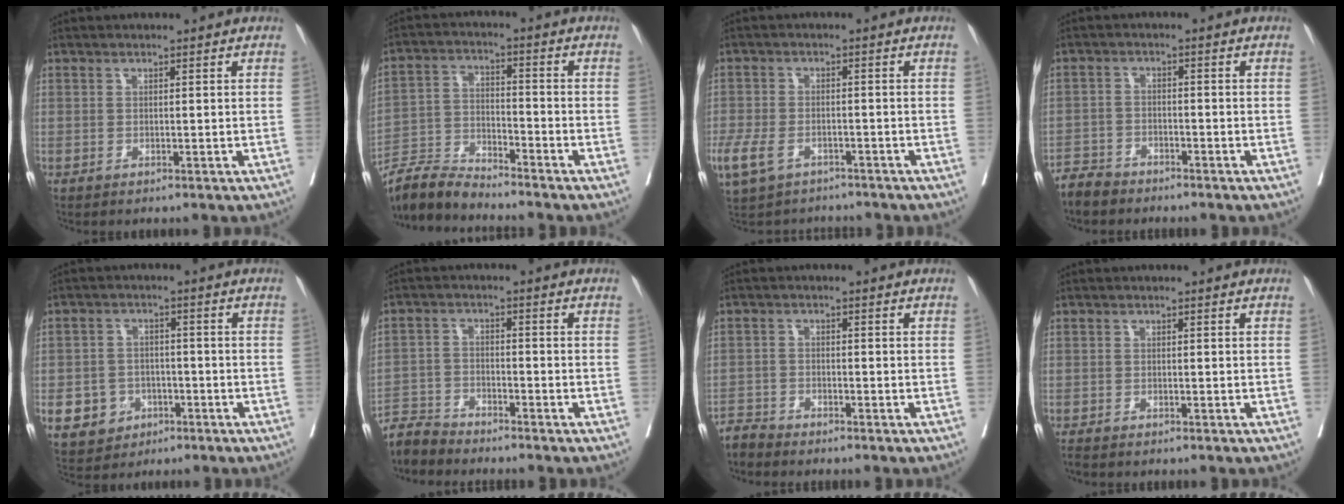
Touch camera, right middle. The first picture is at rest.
{"total": 7.1, "force": [-7.1, 0.1, 0.7], "torque": [-0.016, -0.003, -0.138]}
{"total": 12.4, "force": [-8.1, 7.0, 6.3], "torque": [-0.168, -0.003, -0.121]}
{"total": 3.8, "force": [-3.5, 1.3, 0.2], "torque": [-0.006, -0.004, -0.069]}
{"total": 6.8, "force": [-2.8, 5.8, 1.9], "torque": [-0.039, 0.008, -0.036]}
{"total": 4.7, "force": [-4.6, 0.2, -0.6], "torque": [0.015, -0.008, -0.089]}
{"total": 2.6, "force": [-2.5, 0.0, -0.7], "torque": [0.022, -0.012, -0.049]}
{"total": 1.5, "force": [-1.4, 0.2, 0.4], "torque": [-0.010, -0.005, -0.023]}